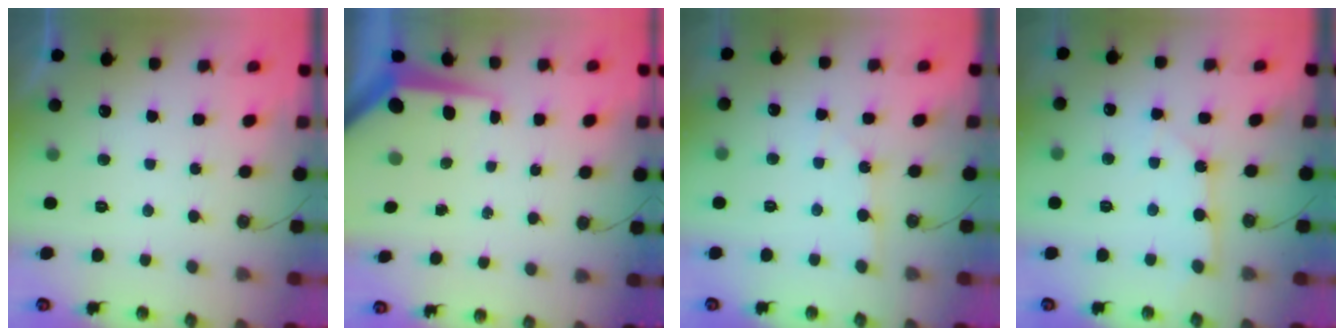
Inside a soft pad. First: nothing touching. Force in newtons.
{"total": 8.5, "press": 8.4, "slide": 0.7}
{"total": 2.1, "press": 2.1, "slide": 0.3}
{"total": 2.7, "press": 2.7, "slide": 0.3}